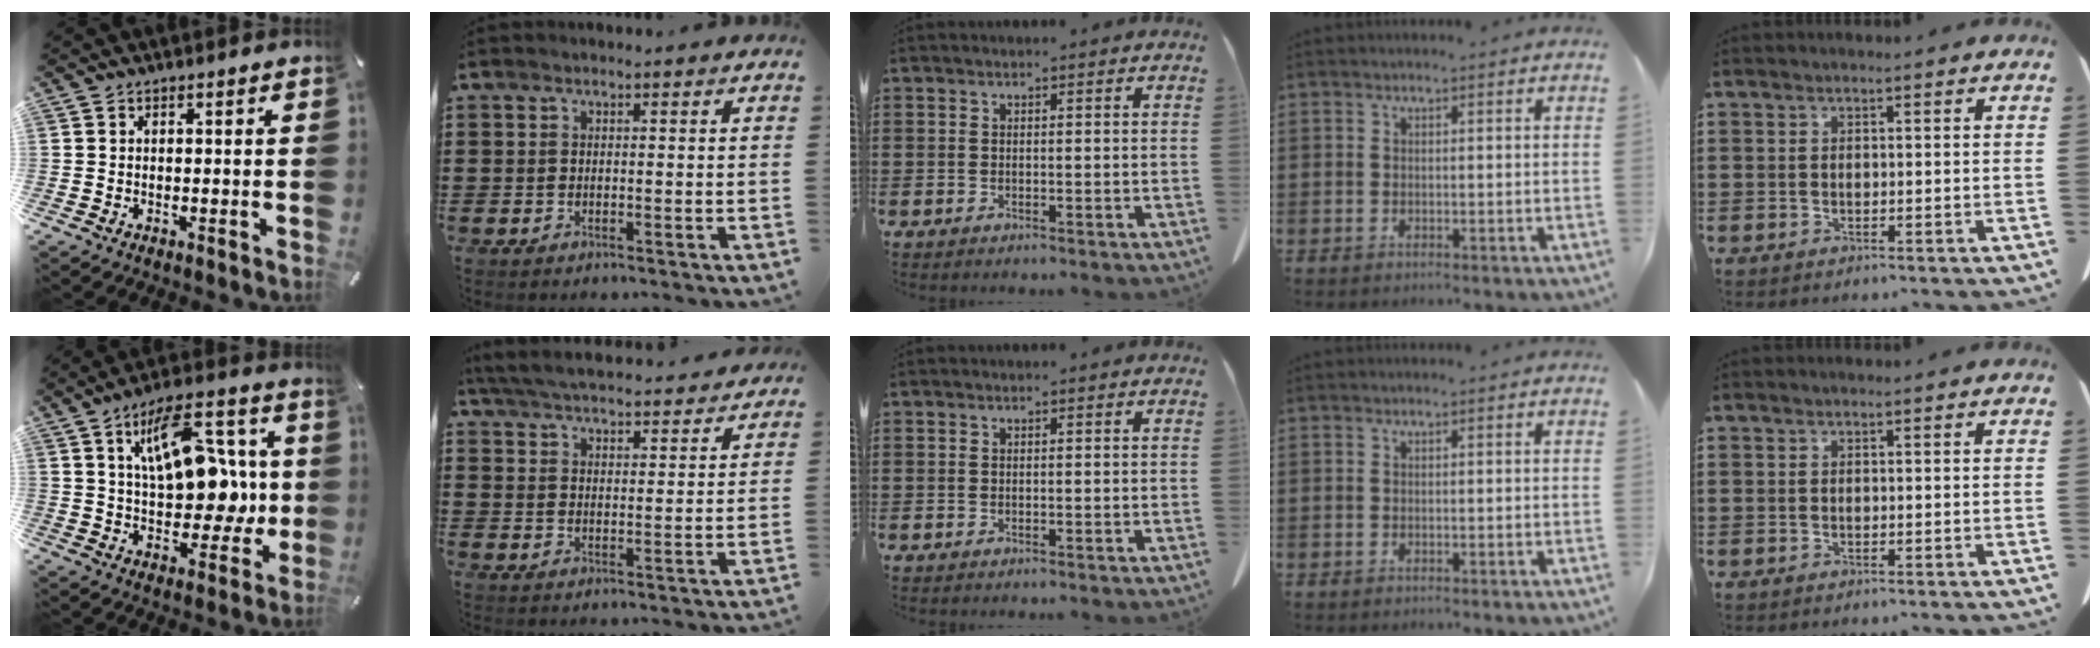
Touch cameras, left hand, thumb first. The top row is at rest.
{"thumb": {"total": 17.3, "force": [4.3, 10.2, 13.3], "torque": [-0.204, -0.008, 0.072]}, "index": {"total": 5.3, "force": [5.2, 0.0, 0.9], "torque": [-0.040, -0.030, 0.090]}}